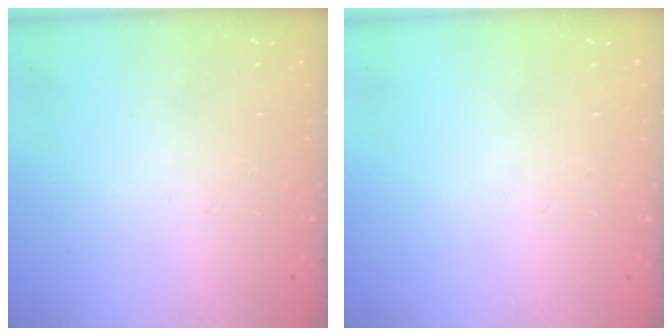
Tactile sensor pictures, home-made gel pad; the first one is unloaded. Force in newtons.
{"total": 0.0}